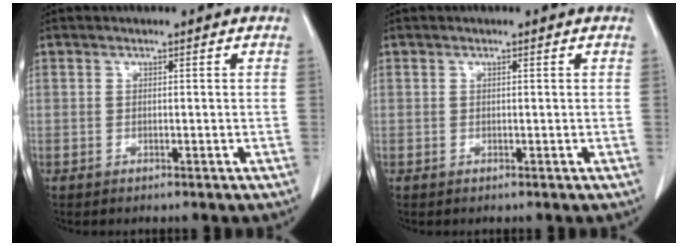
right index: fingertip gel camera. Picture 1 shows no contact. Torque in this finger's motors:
{"motor_torque": [0.01, -0.11, 0.01, 0.01]}